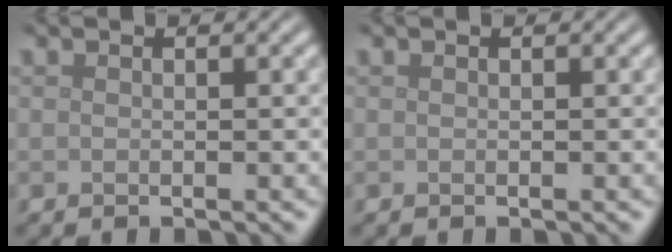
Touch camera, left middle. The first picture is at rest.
{"total": 0.0}